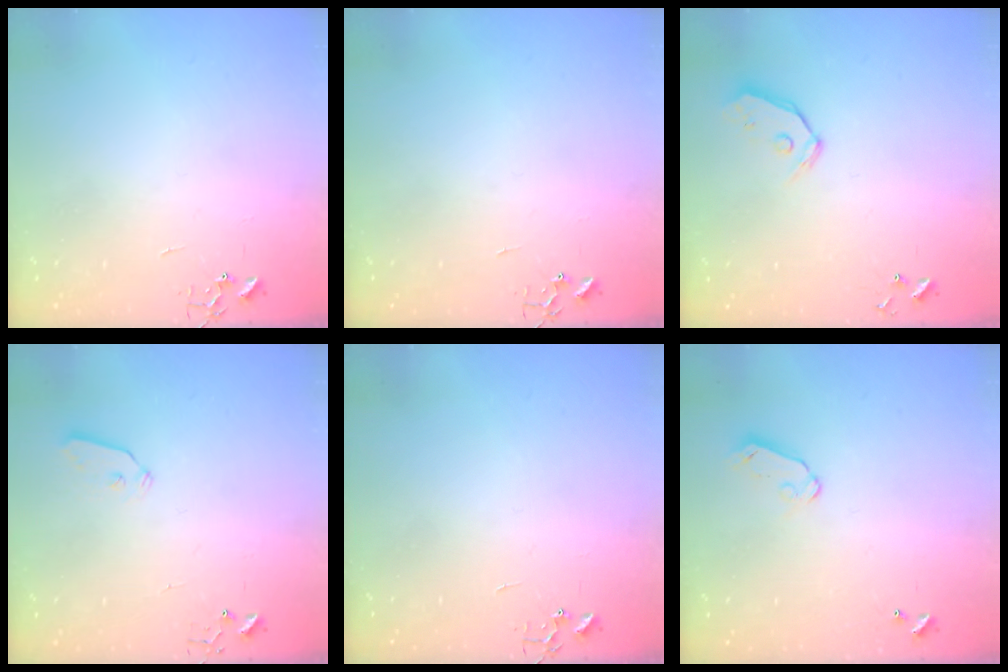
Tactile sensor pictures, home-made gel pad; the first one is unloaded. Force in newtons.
{"total": 0.0}
{"total": 6.9, "press": 6.9, "slide": 0.7}
{"total": 4.3, "press": 4.3, "slide": 0.3}
{"total": 0.0}
{"total": 5.4, "press": 5.4, "slide": 0.5}